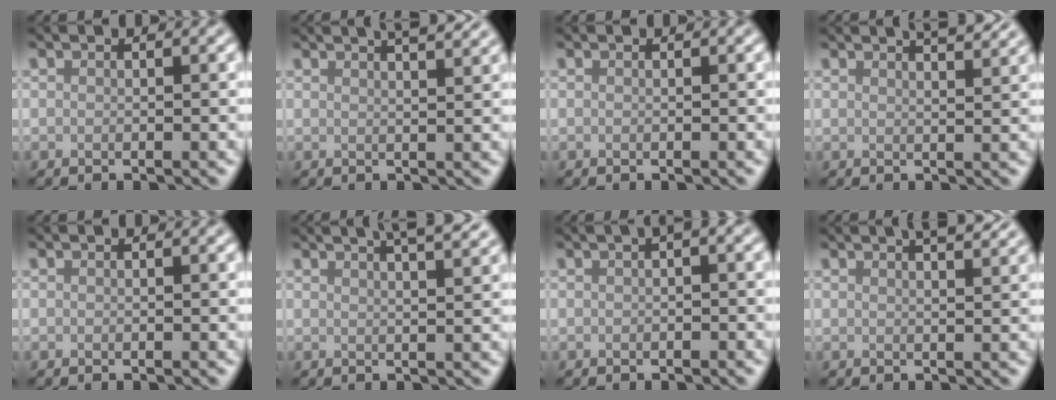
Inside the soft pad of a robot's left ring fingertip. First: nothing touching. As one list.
[{"total": 5.7, "force": [4.1, 2.0, 3.4], "torque": [-0.018, 0.038, 0.026]}, {"total": 0.0}, {"total": 4.6, "force": [3.5, 1.4, 2.5], "torque": [-0.008, 0.024, 0.020]}, {"total": 0.0}, {"total": 7.1, "force": [4.9, 2.4, 4.5], "torque": [-0.030, 0.045, 0.037]}, {"total": 1.6, "force": [0.6, 0.2, 1.5], "torque": [-0.019, 0.011, 0.009]}, {"total": 4.8, "force": [3.4, 1.6, 3.0], "torque": [-0.013, 0.026, 0.019]}]